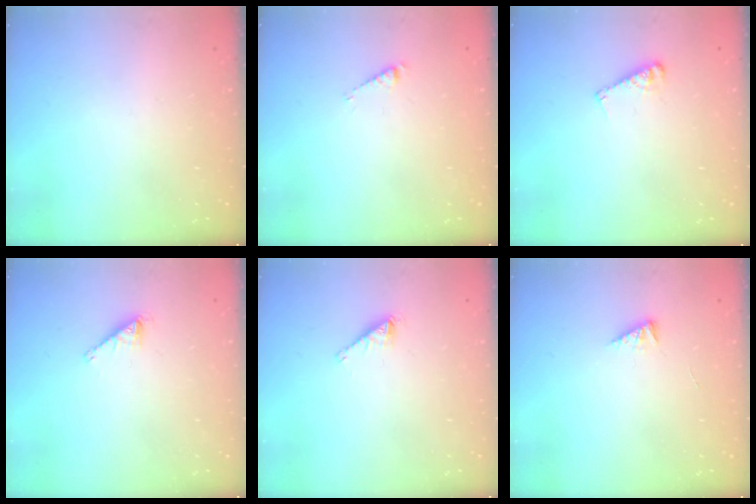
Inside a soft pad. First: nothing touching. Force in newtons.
{"total": 2.7, "press": 2.7, "slide": 0.2}
{"total": 5.1, "press": 5.1, "slide": 0.3}
{"total": 1.8, "press": 1.8, "slide": 0.0}
{"total": 1.7, "press": 1.7, "slide": 0.2}
{"total": 2.7, "press": 2.7, "slide": 0.6}